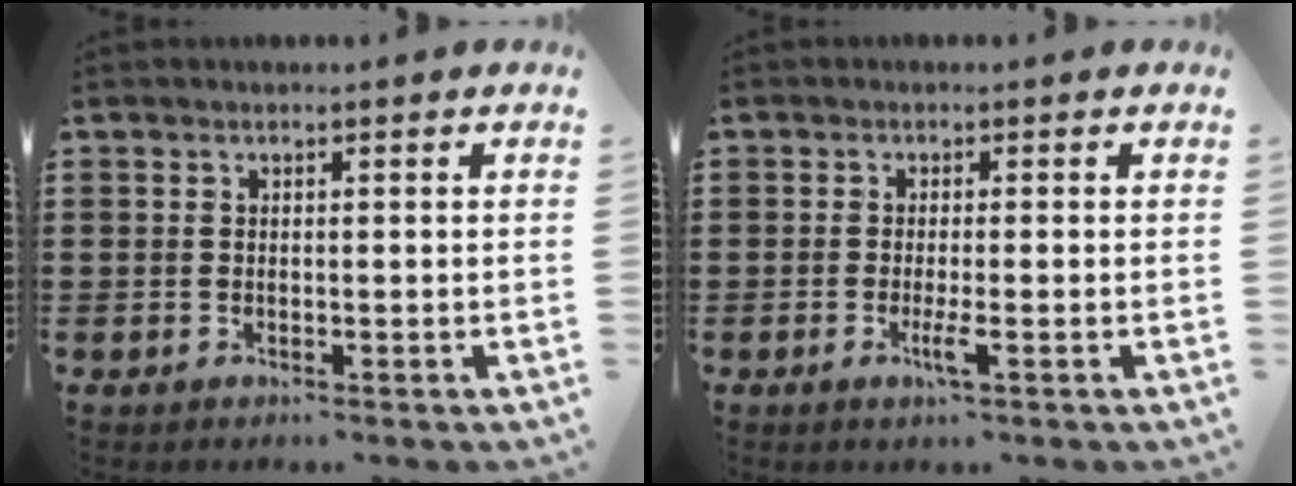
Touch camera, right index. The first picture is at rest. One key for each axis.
{"total": 3.0, "fx": -1.2, "fy": 0.1, "fz": 2.7, "tx": -0.061, "ty": -0.011, "tz": -0.026}